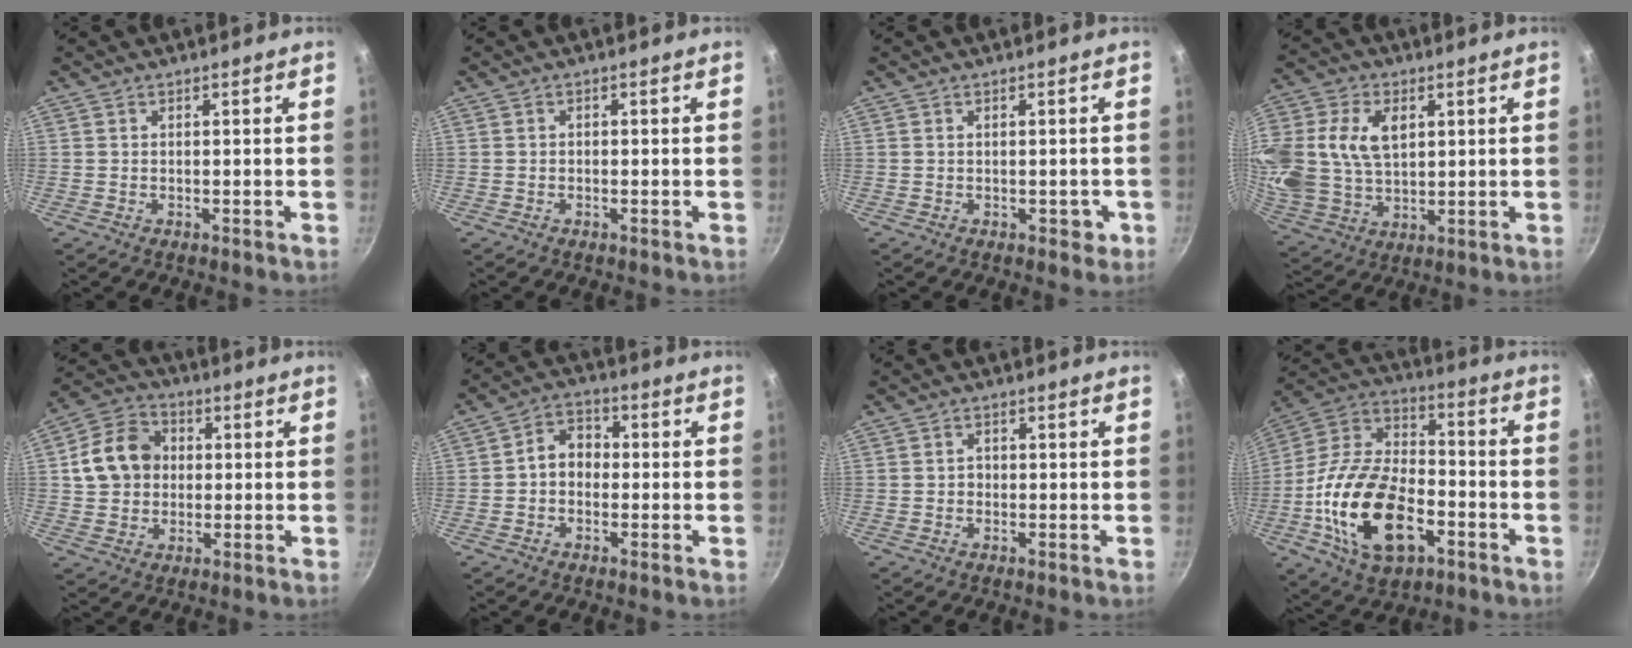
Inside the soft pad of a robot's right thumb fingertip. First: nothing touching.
{"total": 0.6, "force": [-0.3, 0.5, 0.2], "torque": [-0.004, 0.004, -0.006]}
{"total": 2.0, "force": [-0.5, 1.4, 1.4], "torque": [0.000, 0.010, -0.001]}
{"total": 19.8, "force": [4.7, 13.9, 13.3], "torque": [-0.298, 0.009, 0.094]}
{"total": 11.6, "force": [1.2, 9.7, 6.2], "torque": [-0.084, 0.017, 0.009]}
{"total": 6.0, "force": [-0.6, 4.7, 3.6], "torque": [-0.030, 0.023, -0.024]}
{"total": 1.6, "force": [-0.2, 1.4, 0.8], "torque": [-0.008, 0.005, -0.006]}
{"total": 23.7, "force": [-7.6, 13.7, 17.7], "torque": [-0.313, 0.038, -0.145]}